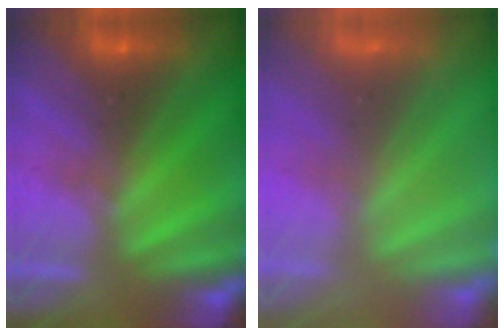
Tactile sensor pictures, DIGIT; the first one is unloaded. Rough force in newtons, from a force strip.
{"total": 5.9}